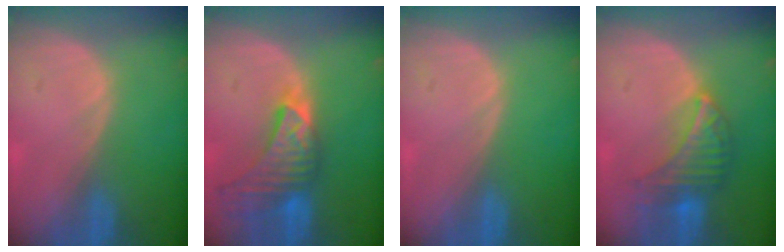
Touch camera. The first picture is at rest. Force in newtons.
{"total": 9.0, "press": 8.2, "slide": 3.8}
{"total": 0.0}
{"total": 6.7, "press": 6.5, "slide": 1.5}